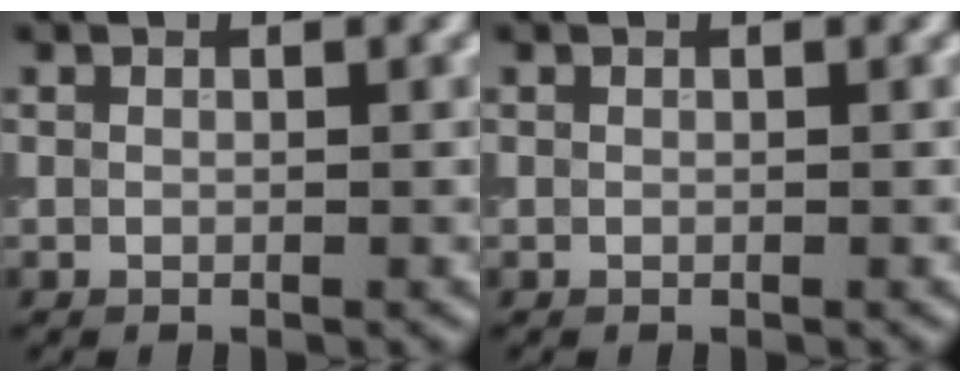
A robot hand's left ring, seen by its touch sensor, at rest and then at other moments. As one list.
[{"total": 0.0}]